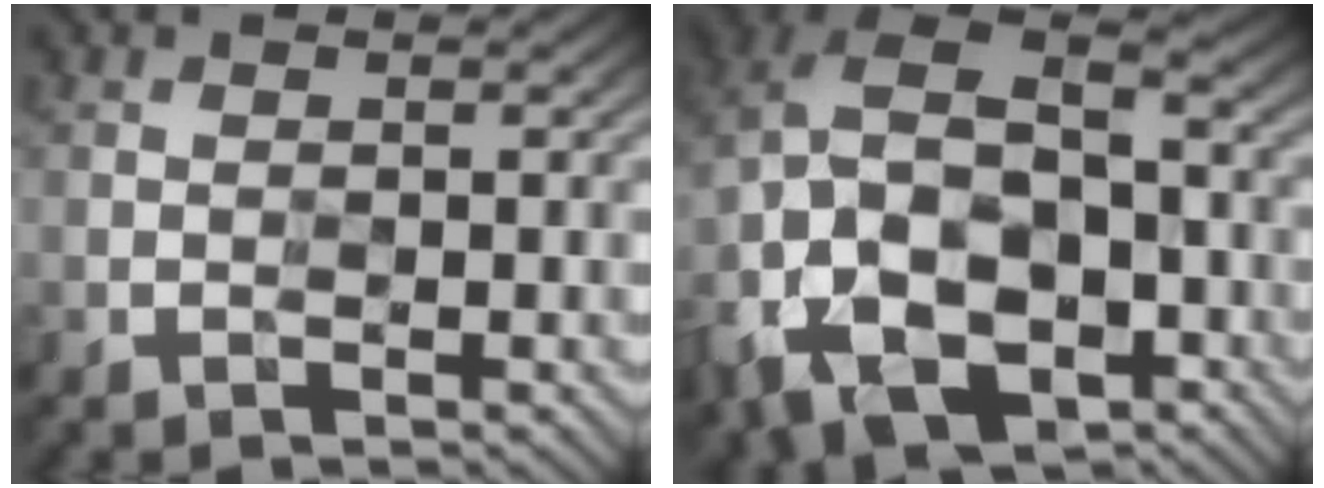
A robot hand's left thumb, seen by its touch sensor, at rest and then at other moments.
{"total": 18.0, "force": [-5.2, 12.1, 12.4], "torque": [-0.269, -0.026, -0.071]}